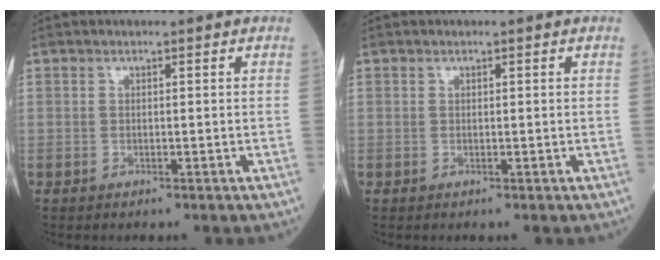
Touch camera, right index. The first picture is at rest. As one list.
[{"total": 0.0}]